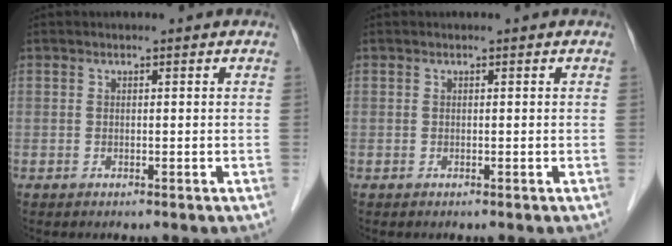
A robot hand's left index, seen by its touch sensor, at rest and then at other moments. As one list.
[{"total": 0.0}]